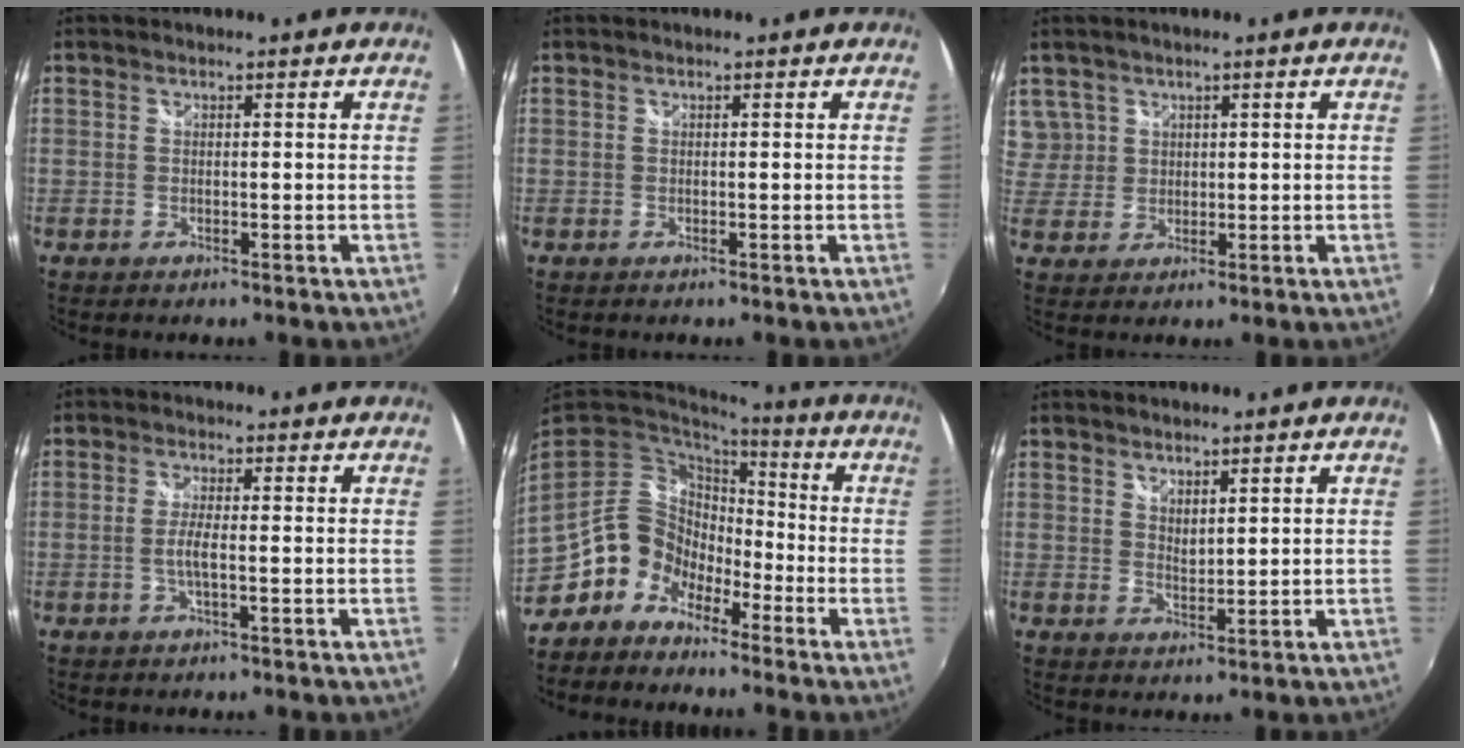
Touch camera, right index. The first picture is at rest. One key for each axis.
{"total": 0.0}
{"total": 5.3, "fx": 2.6, "fy": 4.6, "fz": 0.3, "tx": 0.006, "ty": 0.010, "tz": 0.057}
{"total": 2.7, "fx": -0.8, "fy": 0.1, "fz": 2.6, "tx": -0.052, "ty": -0.002, "tz": -0.017}
{"total": 11.2, "fx": -7.0, "fy": 8.2, "fz": 2.9, "tx": -0.062, "ty": 0.032, "tz": -0.134}
{"total": 2.5, "fx": 1.9, "fy": 0.9, "fz": 1.2, "tx": -0.018, "ty": -0.003, "tz": 0.034}